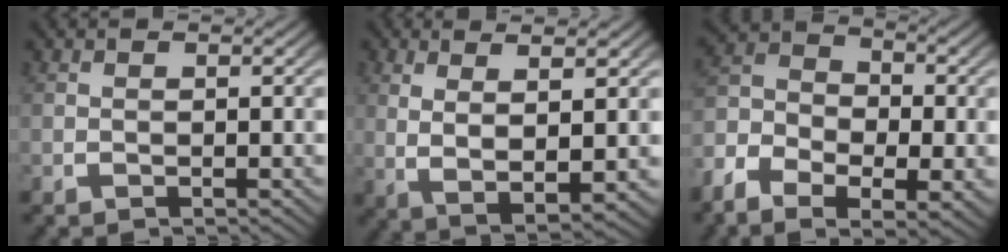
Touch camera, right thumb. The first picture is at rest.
{"total": 6.9, "force": [0.6, 3.4, 5.9], "torque": [-0.131, -0.024, 0.028]}
{"total": 7.3, "force": [-1.5, 5.1, 4.9], "torque": [-0.099, -0.021, -0.029]}